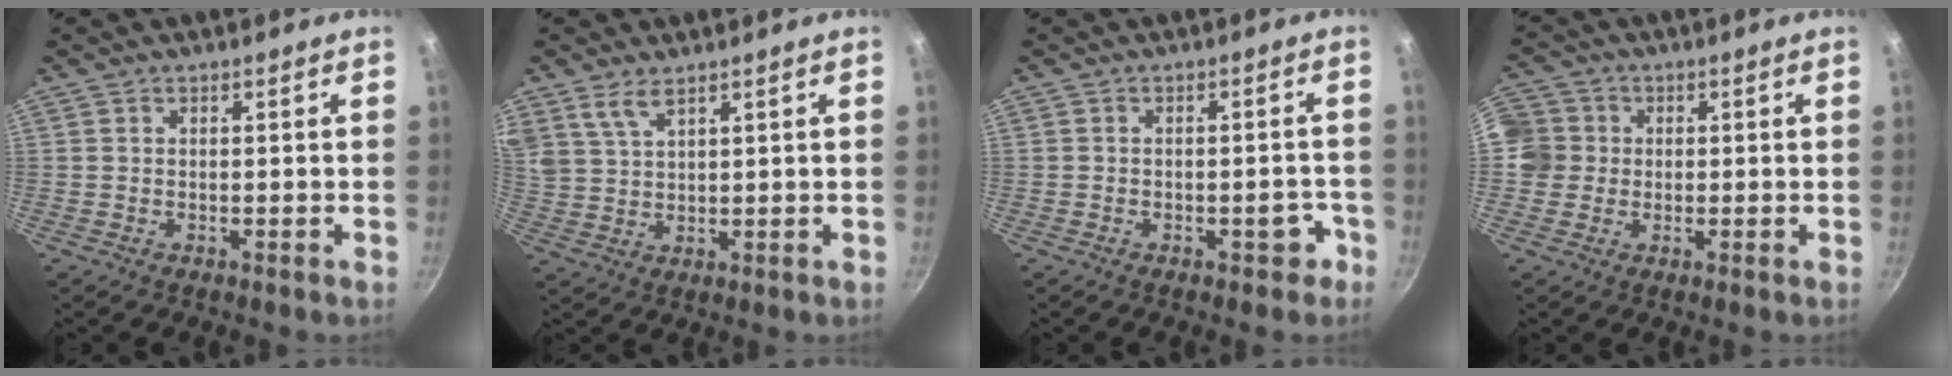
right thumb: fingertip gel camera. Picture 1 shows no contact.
{"total": 4.8, "force": [3.3, 2.0, 2.8], "torque": [-0.053, -0.015, 0.073]}
{"total": 3.8, "force": [-2.0, 2.0, 2.5], "torque": [-0.005, 0.028, -0.018]}
{"total": 6.6, "force": [0.2, 6.4, 1.7], "torque": [0.002, 0.001, -0.013]}